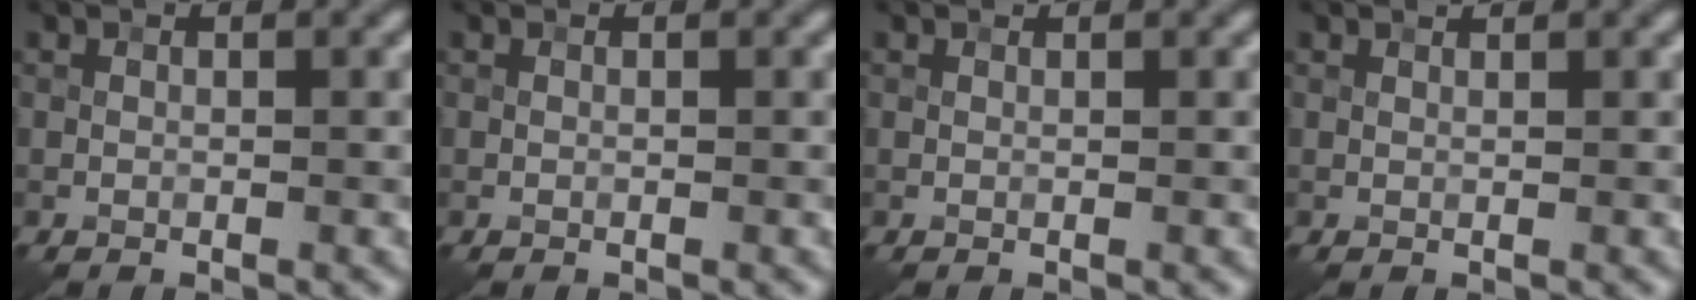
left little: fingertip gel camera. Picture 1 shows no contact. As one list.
[{"total": 0.0}, {"total": 0.0}, {"total": 0.6, "force": [0.6, 0.0, 0.2], "torque": [-0.007, -0.002, 0.006]}]